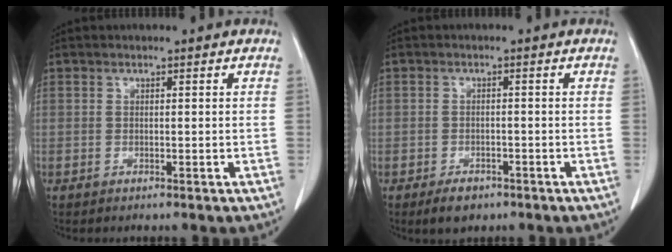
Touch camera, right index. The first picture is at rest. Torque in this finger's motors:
{"motor_torque": [-1.22, 0.49, -0.68, -0.21]}